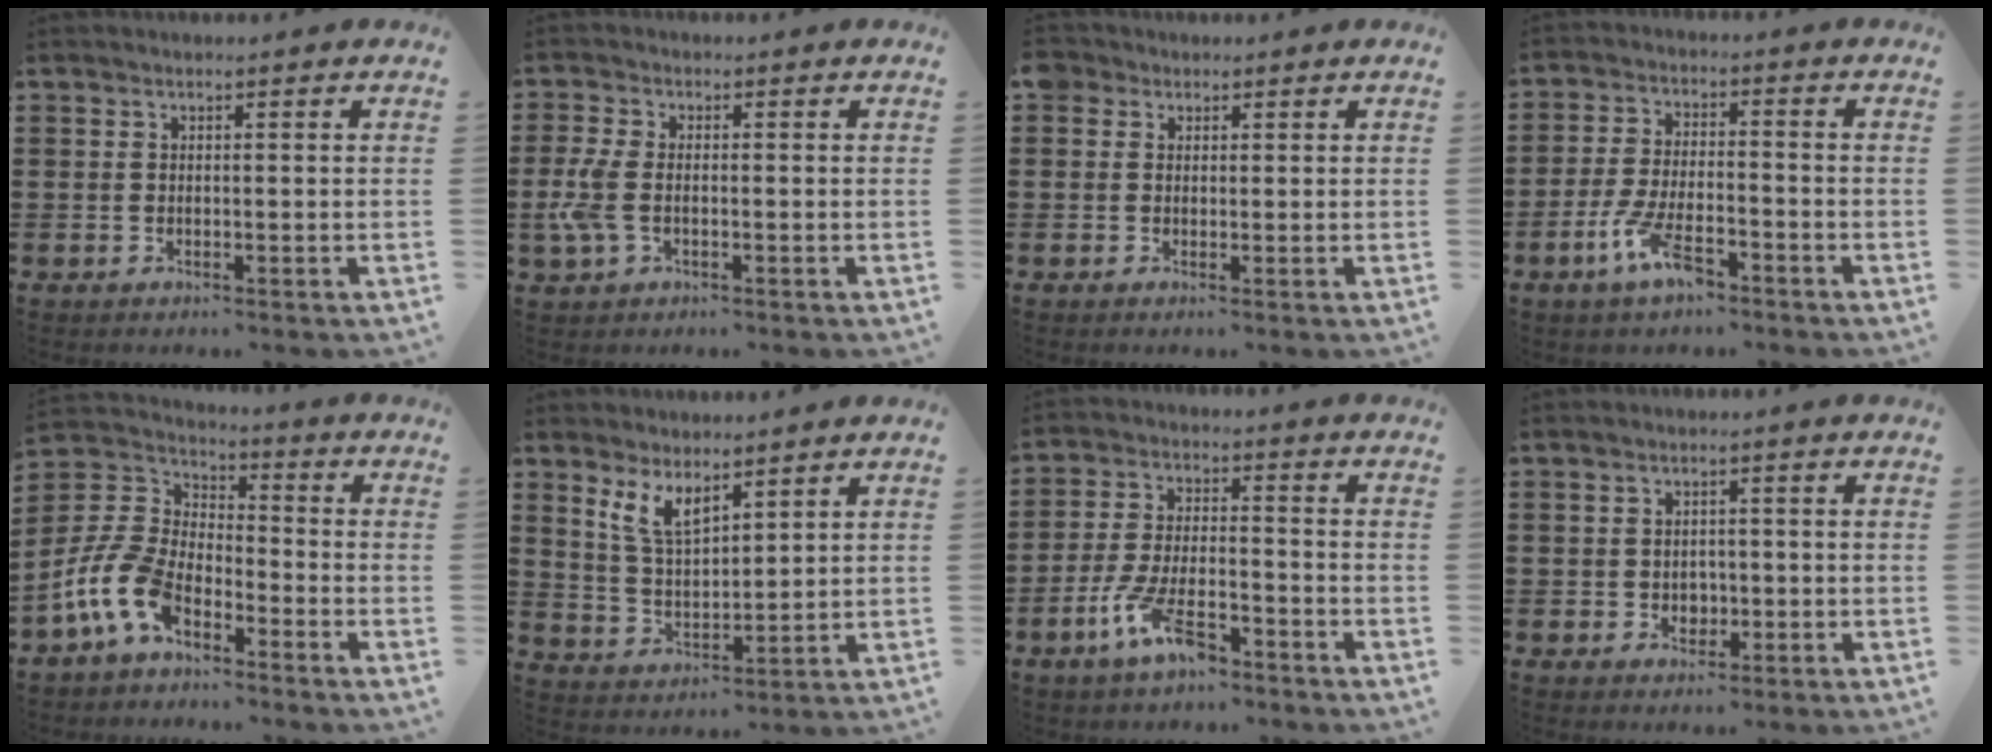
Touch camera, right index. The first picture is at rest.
{"total": 4.6, "force": [-0.9, 2.4, 3.8], "torque": [-0.105, -0.008, -0.025]}
{"total": 1.5, "force": [0.9, 1.2, 0.2], "torque": [-0.010, 0.006, 0.017]}
{"total": 7.3, "force": [-4.0, 2.4, 5.6], "torque": [-0.123, -0.002, -0.074]}
{"total": 10.2, "force": [-5.9, 5.3, 6.5], "torque": [-0.177, -0.002, -0.123]}
{"total": 6.3, "force": [4.5, 2.2, 3.8], "torque": [-0.088, -0.008, 0.083]}
{"total": 8.2, "force": [-4.9, 2.7, 6.0], "torque": [-0.137, -0.002, -0.094]}
{"total": 1.9, "force": [-0.3, 1.7, 0.8], "torque": [-0.021, 0.007, -0.008]}